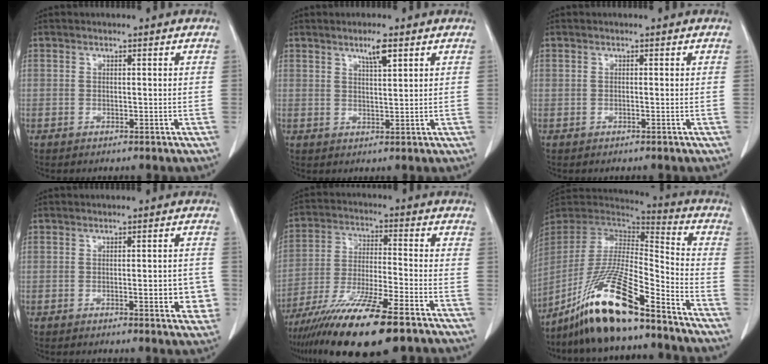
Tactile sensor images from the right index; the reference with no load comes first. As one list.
[{"total": 3.2, "force": [2.0, 0.3, 2.5], "torque": [-0.047, -0.001, 0.035]}, {"total": 0.0}, {"total": 5.3, "force": [-1.2, 1.5, 5.0], "torque": [-0.054, 0.000, -0.014]}, {"total": 16.4, "force": [-11.3, 1.7, 11.8], "torque": [-0.219, -0.043, -0.199]}, {"total": 18.3, "force": [-13.3, 1.8, 12.4], "torque": [-0.261, -0.023, -0.249]}]